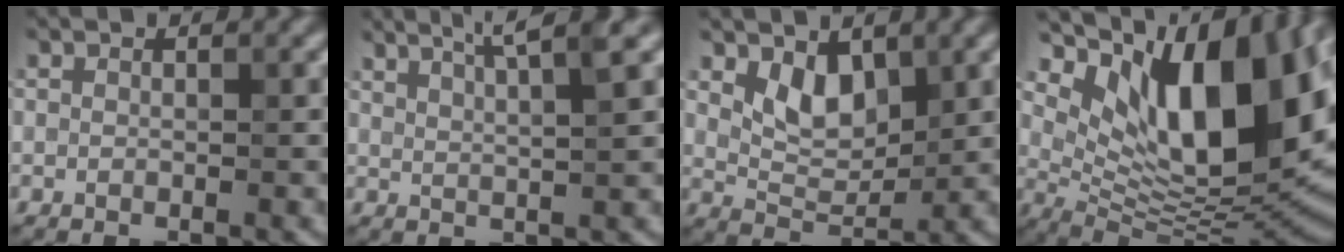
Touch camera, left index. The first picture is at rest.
{"total": 5.9, "force": [4.1, 1.3, 4.0], "torque": [-0.044, 0.027, 0.038]}
{"total": 3.5, "force": [1.7, 2.0, 2.3], "torque": [-0.042, -0.010, 0.033]}
{"total": 15.6, "force": [5.7, 7.3, 12.6], "torque": [-0.167, -0.005, 0.104]}